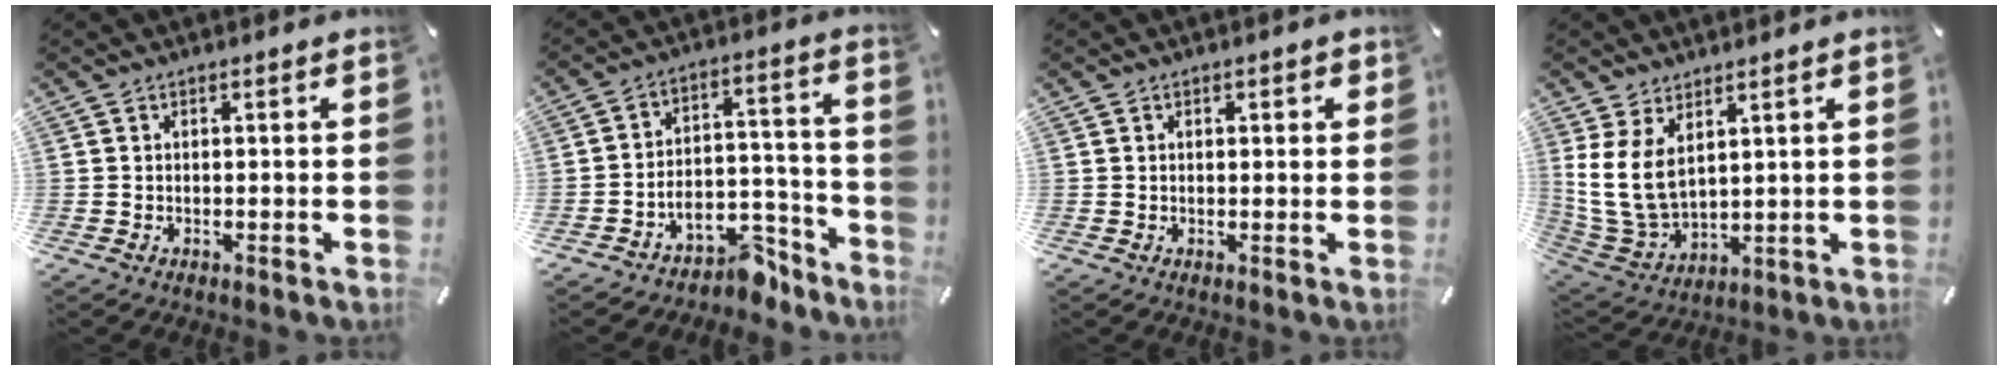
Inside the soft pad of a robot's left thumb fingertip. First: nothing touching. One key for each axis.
{"total": 9.7, "fx": -6.5, "fy": 6.2, "fz": 3.6, "tx": -0.024, "ty": 0.032, "tz": -0.109}
{"total": 1.0, "fx": 0.3, "fy": 0.7, "fz": 0.7, "tx": -0.005, "ty": 0.002, "tz": 0.002}
{"total": 10.4, "fx": 4.3, "fy": 6.4, "fz": 7.0, "tx": -0.179, "ty": -0.023, "tz": 0.081}